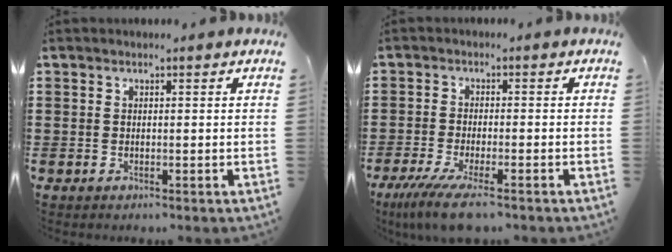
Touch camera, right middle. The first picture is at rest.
{"total": 5.9, "force": [-4.2, 0.5, 4.1], "torque": [-0.094, -0.021, -0.080]}